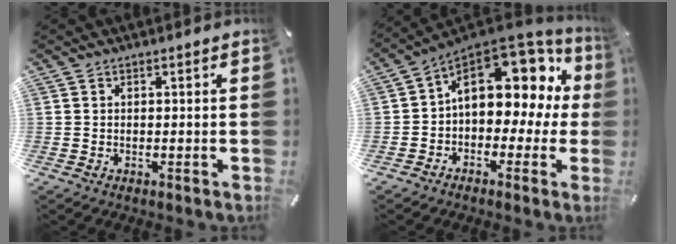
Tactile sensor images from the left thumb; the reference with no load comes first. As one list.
[{"total": 14.7, "force": [5.2, 9.6, 9.8], "torque": [-0.135, -0.038, 0.087]}]